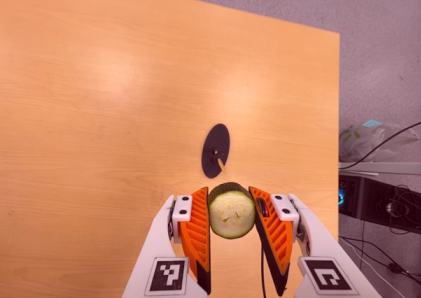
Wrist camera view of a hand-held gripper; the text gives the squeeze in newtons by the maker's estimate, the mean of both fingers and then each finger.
{"total": 9.2, "left": 8.7, "right": 9.7}